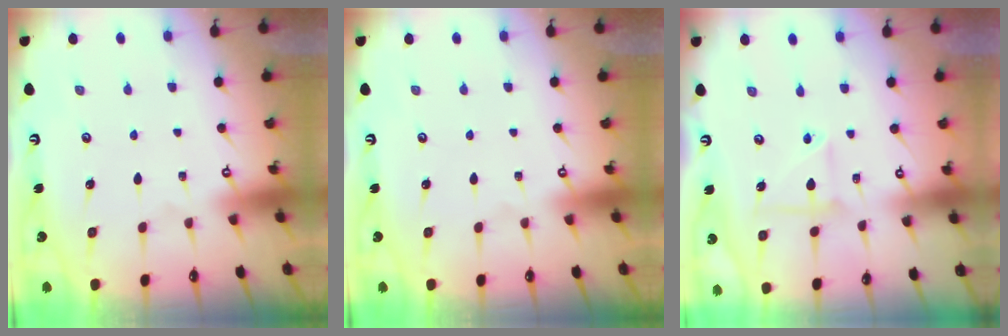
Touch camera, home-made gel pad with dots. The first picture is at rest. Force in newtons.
{"total": 0.0}
{"total": 6.2, "press": 6.1, "slide": 1.3}